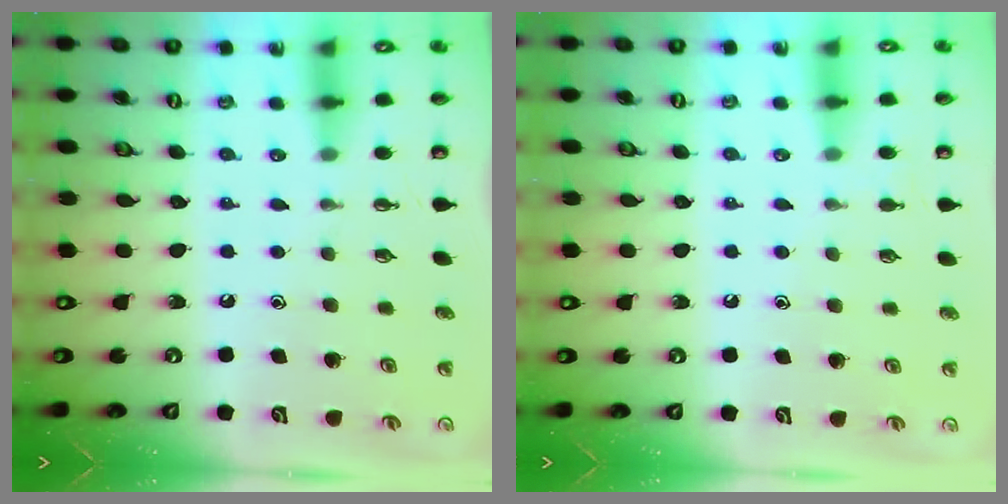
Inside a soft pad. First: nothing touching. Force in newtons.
{"total": 4.0, "press": 4.0, "slide": 0.5}